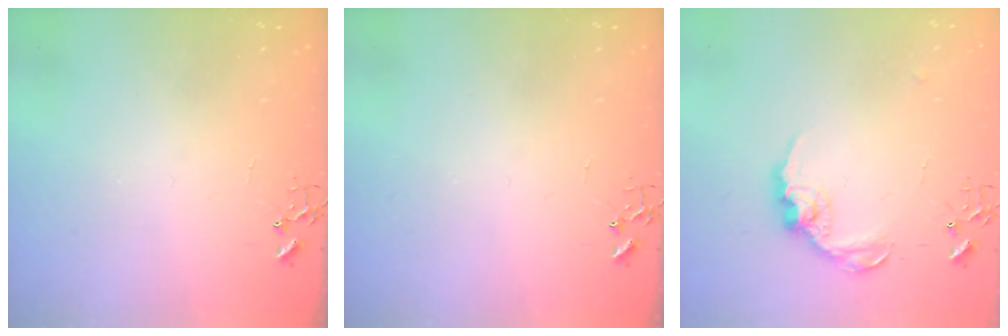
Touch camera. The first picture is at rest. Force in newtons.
{"total": 0.0}
{"total": 12.2, "press": 12.2, "slide": 0.5}